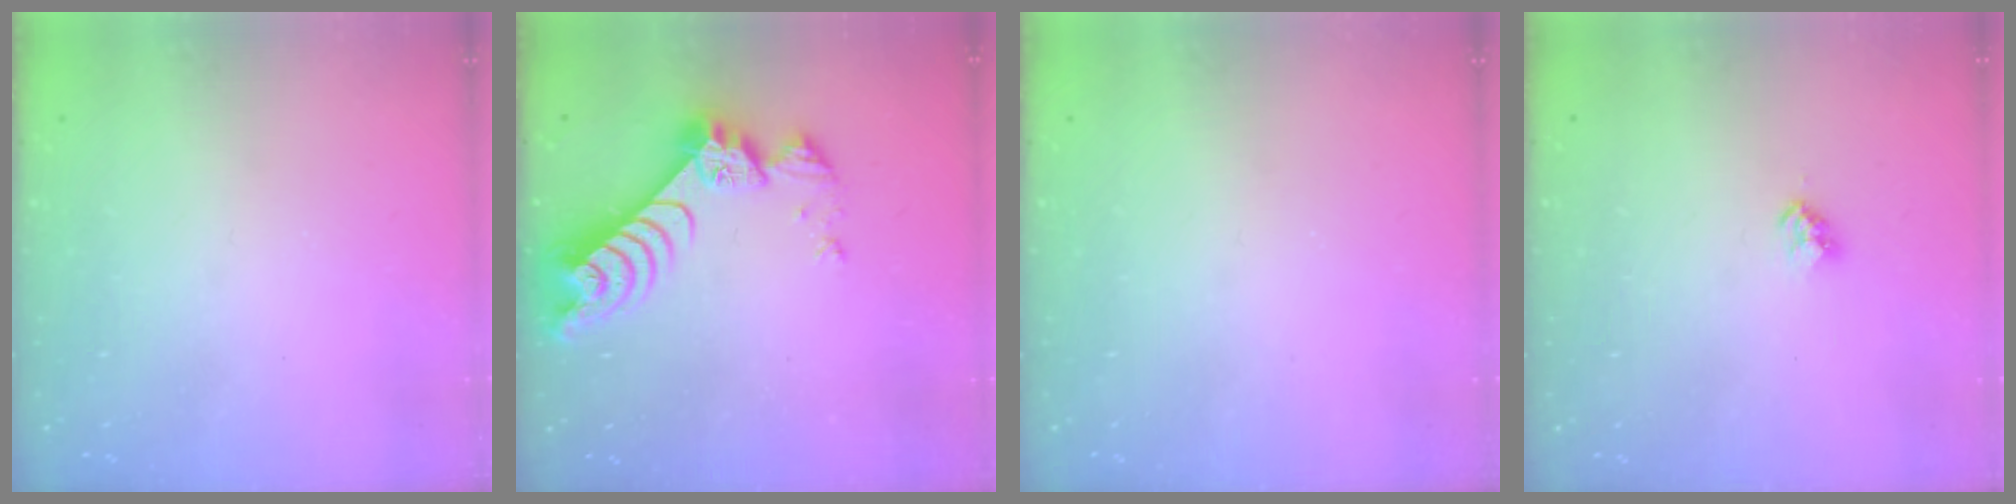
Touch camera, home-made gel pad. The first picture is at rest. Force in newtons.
{"total": 9.4, "press": 9.4, "slide": 0.9}
{"total": 0.0}
{"total": 2.8, "press": 2.8, "slide": 0.4}